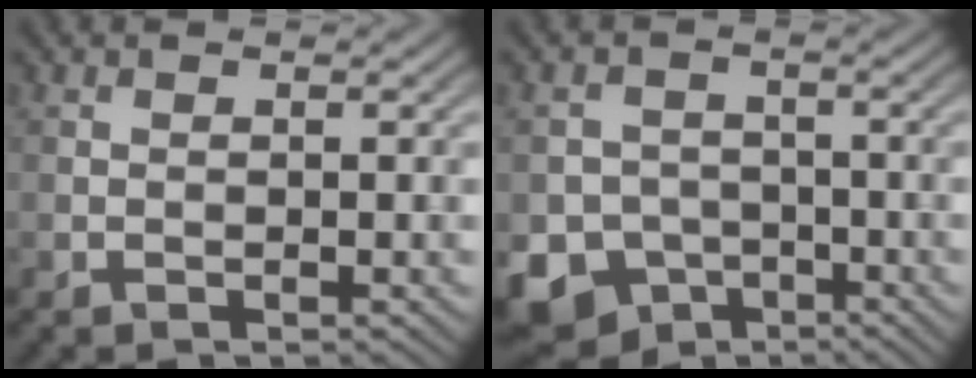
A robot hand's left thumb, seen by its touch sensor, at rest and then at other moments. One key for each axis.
{"total": 9.6, "fx": -5.2, "fy": 7.7, "fz": 2.6, "tx": -0.049, "ty": -0.033, "tz": -0.106}